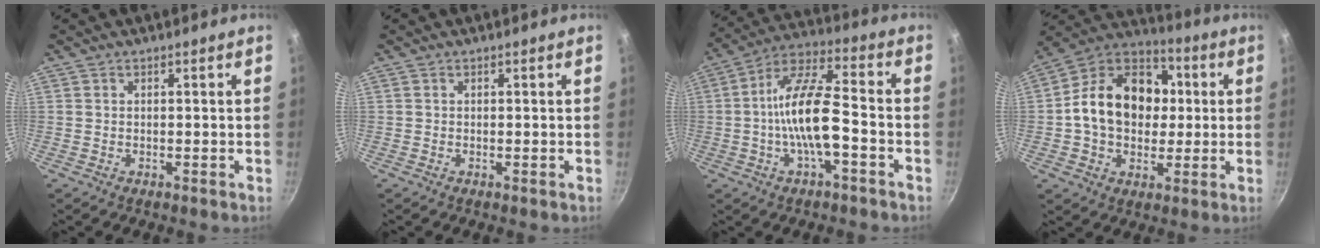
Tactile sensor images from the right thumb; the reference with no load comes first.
{"total": 0.0}
{"total": 13.4, "force": [-3.2, 4.7, 12.1], "torque": [-0.221, 0.041, -0.069]}
{"total": 19.2, "force": [1.1, 14.6, 12.4], "torque": [-0.178, 0.030, 0.002]}